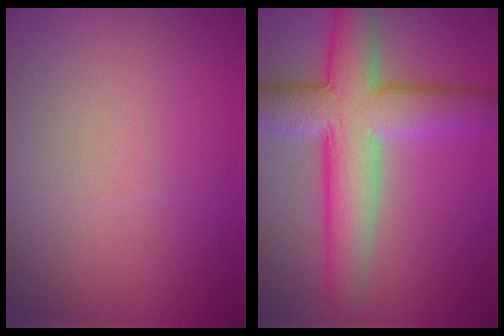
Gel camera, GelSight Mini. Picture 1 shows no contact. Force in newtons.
{"total": 9.0, "press": 9.0, "slide": 0.2}